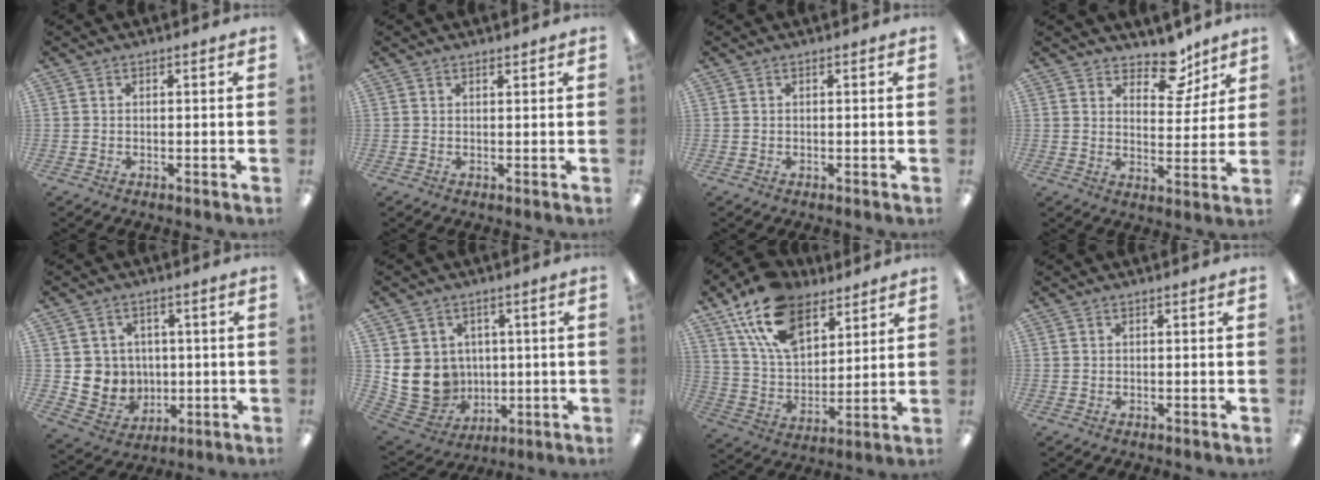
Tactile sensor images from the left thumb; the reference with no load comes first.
{"total": 0.9, "force": [0.8, 0.1, 0.2], "torque": [-0.005, -0.001, 0.016]}
{"total": 0.0}
{"total": 10.4, "force": [7.6, 5.4, 4.6], "torque": [-0.051, -0.046, 0.132]}
{"total": 6.7, "force": [2.0, 6.3, -0.6], "torque": [-0.015, -0.010, 0.047]}
{"total": 11.0, "force": [0.4, 10.3, 4.0], "torque": [-0.112, -0.012, 0.018]}
{"total": 17.6, "force": [11.3, 9.7, 9.4], "torque": [-0.188, -0.038, 0.211]}
{"total": 0.0}